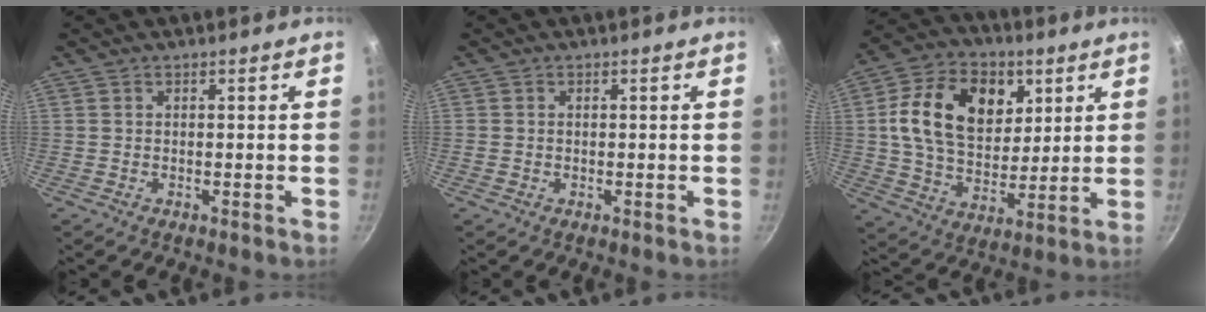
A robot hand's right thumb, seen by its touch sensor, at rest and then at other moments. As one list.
[{"total": 0.7, "force": [0.0, 0.7, 0.2], "torque": [-0.004, 0.002, 0.000]}, {"total": 19.0, "force": [5.6, 13.3, 12.4], "torque": [-0.190, -0.010, 0.090]}]